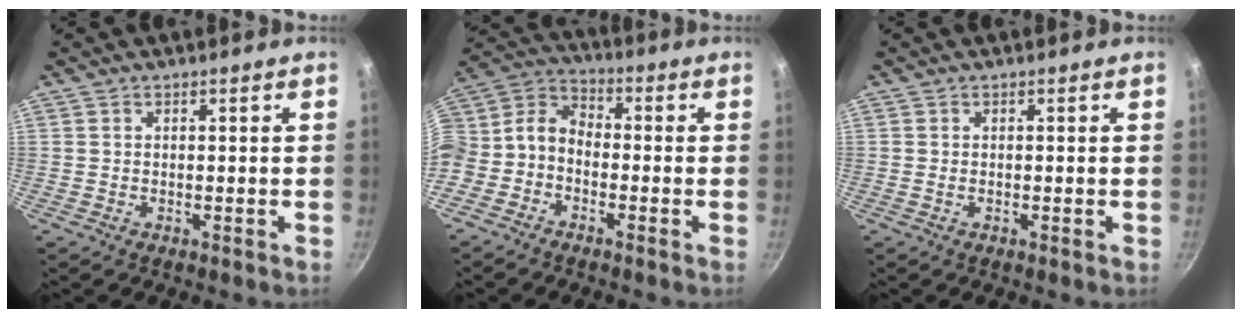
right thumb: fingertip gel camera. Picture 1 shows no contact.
{"total": 11.3, "force": [-2.2, 9.0, 6.5], "torque": [-0.136, 0.060, -0.067]}
{"total": 0.0}